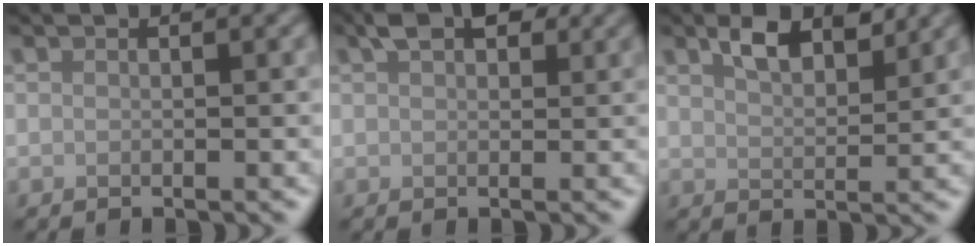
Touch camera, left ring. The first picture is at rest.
{"total": 3.7, "force": [2.0, 2.1, 2.3], "torque": [-0.038, 0.008, 0.029]}
{"total": 3.7, "force": [2.4, 1.6, 2.4], "torque": [-0.046, 0.003, 0.042]}